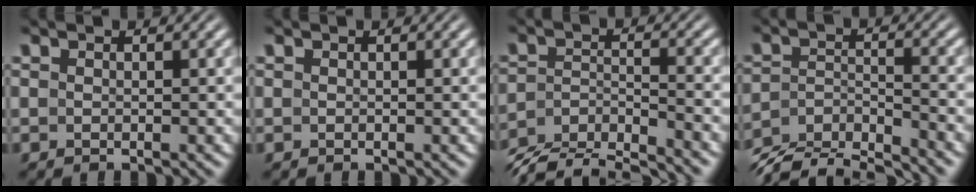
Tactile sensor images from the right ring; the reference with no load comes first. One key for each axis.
{"total": 0.0}
{"total": 7.8, "fx": -5.9, "fy": 3.8, "fz": 3.3, "tx": -0.060, "ty": -0.030, "tz": -0.093}
{"total": 7.2, "fx": -5.2, "fy": 3.5, "fz": 3.5, "tx": -0.064, "ty": -0.032, "tz": -0.080}